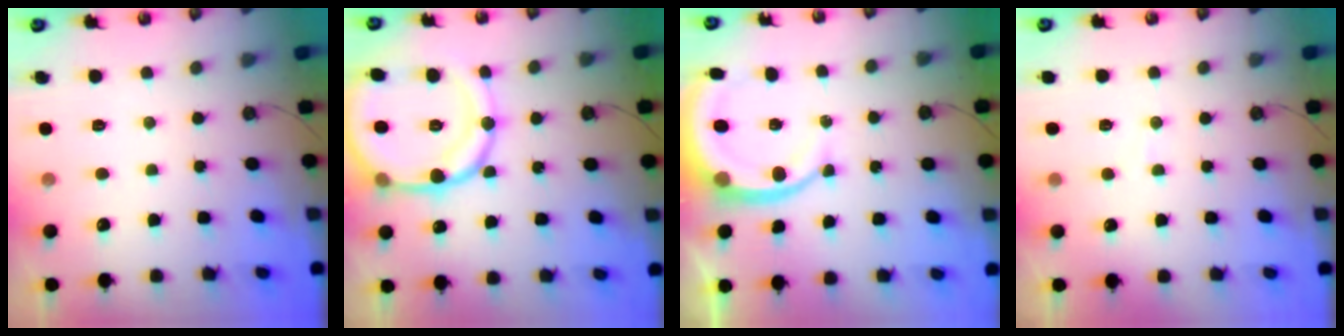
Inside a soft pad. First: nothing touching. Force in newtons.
{"total": 19.2, "press": 19.0, "slide": 2.4}
{"total": 10.3, "press": 10.2, "slide": 1.2}
{"total": 2.9, "press": 2.7, "slide": 1.1}